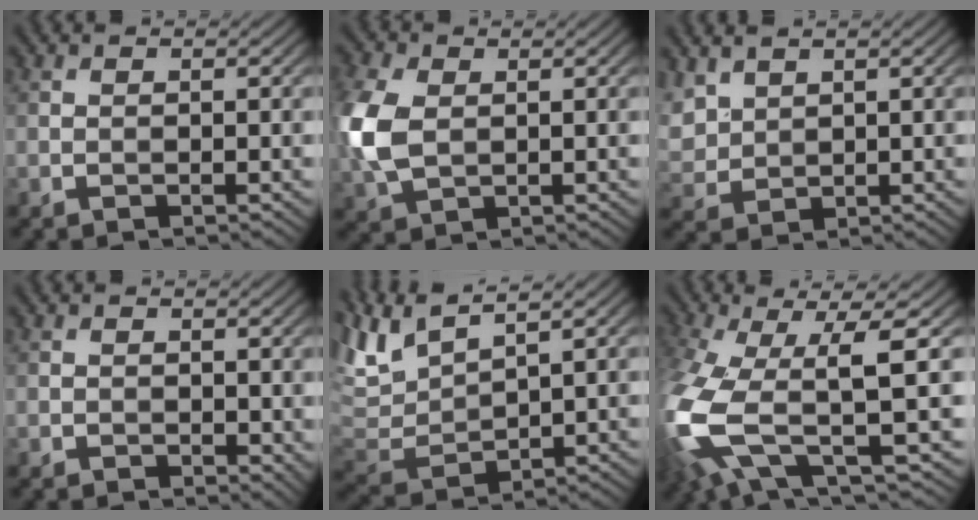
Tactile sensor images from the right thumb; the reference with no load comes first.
{"total": 7.7, "force": [0.5, 5.2, 5.7], "torque": [-0.183, 0.002, 0.010]}
{"total": 4.5, "force": [2.7, 2.8, 2.3], "torque": [-0.073, 0.003, 0.061]}
{"total": 1.2, "force": [0.1, 1.0, 0.7], "torque": [-0.016, -0.006, 0.005]}
{"total": 8.3, "force": [6.2, 2.2, 5.0], "torque": [-0.136, 0.013, 0.127]}
{"total": 13.2, "force": [-3.1, 4.1, 12.2], "torque": [-0.277, -0.024, -0.046]}